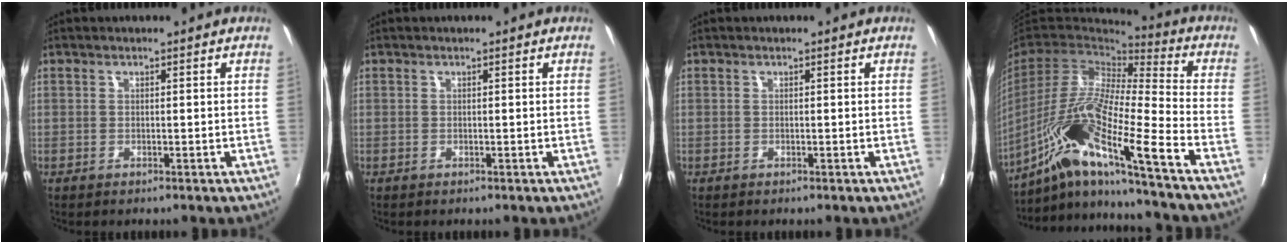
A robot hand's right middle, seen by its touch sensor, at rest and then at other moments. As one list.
[{"total": 0.0}, {"total": 0.0}, {"total": 19.4, "force": [-11.9, 0.7, 15.3], "torque": [-0.253, -0.036, -0.233]}]